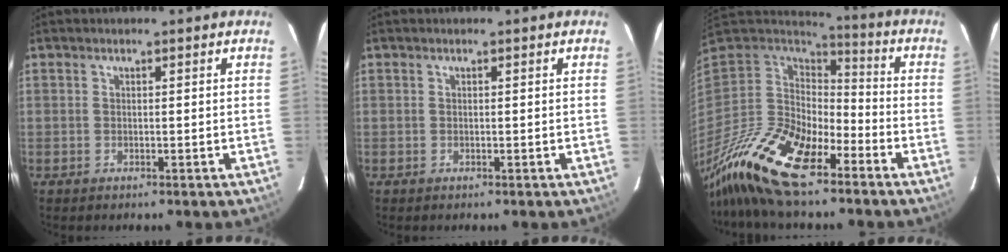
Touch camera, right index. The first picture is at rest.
{"total": 0.0}
{"total": 19.5, "force": [-13.8, 7.1, 11.8], "torque": [-0.247, -0.031, -0.258]}